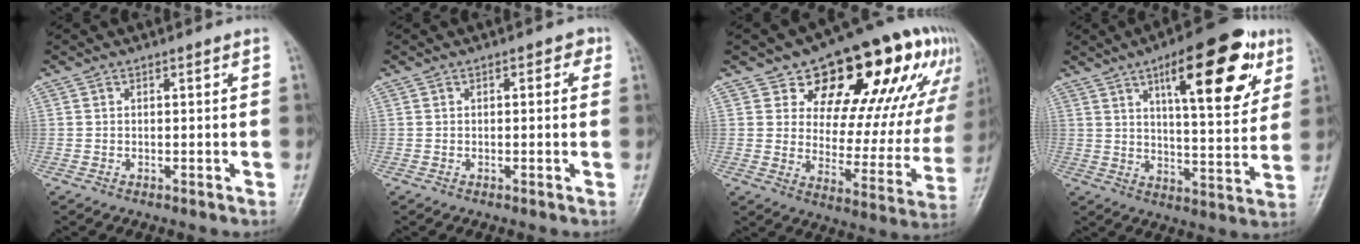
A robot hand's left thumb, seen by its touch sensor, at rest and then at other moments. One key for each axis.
{"total": 2.2, "fx": 0.7, "fy": 1.2, "fz": 1.7, "tx": -0.005, "ty": 0.004, "tz": -0.001}
{"total": 25.6, "fx": 13.9, "fy": 12.7, "fz": 17.2, "tx": -0.182, "ty": -0.027, "tz": 0.201}
{"total": 20.0, "fx": 9.2, "fy": 6.9, "fz": 16.4, "tx": -0.195, "ty": -0.027, "tz": 0.131}